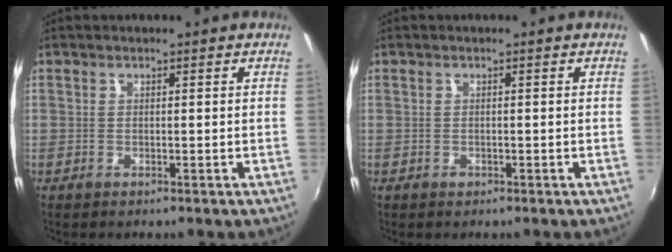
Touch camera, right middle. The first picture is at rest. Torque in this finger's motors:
{"motor_torque": [0.32, -0.25, 0.03, 0.02]}